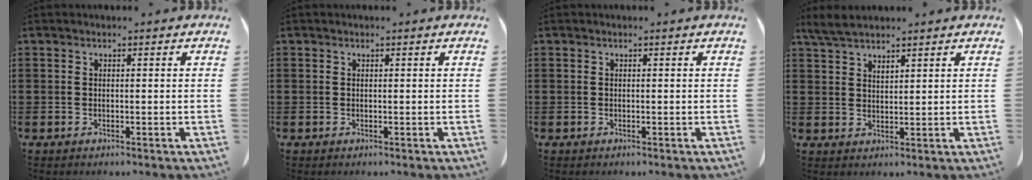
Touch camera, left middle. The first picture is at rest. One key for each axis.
{"total": 0.0}
{"total": 0.0}
{"total": 3.2, "fx": 2.8, "fy": 0.4, "fz": 1.4, "tx": -0.035, "ty": -0.001, "tz": 0.054}